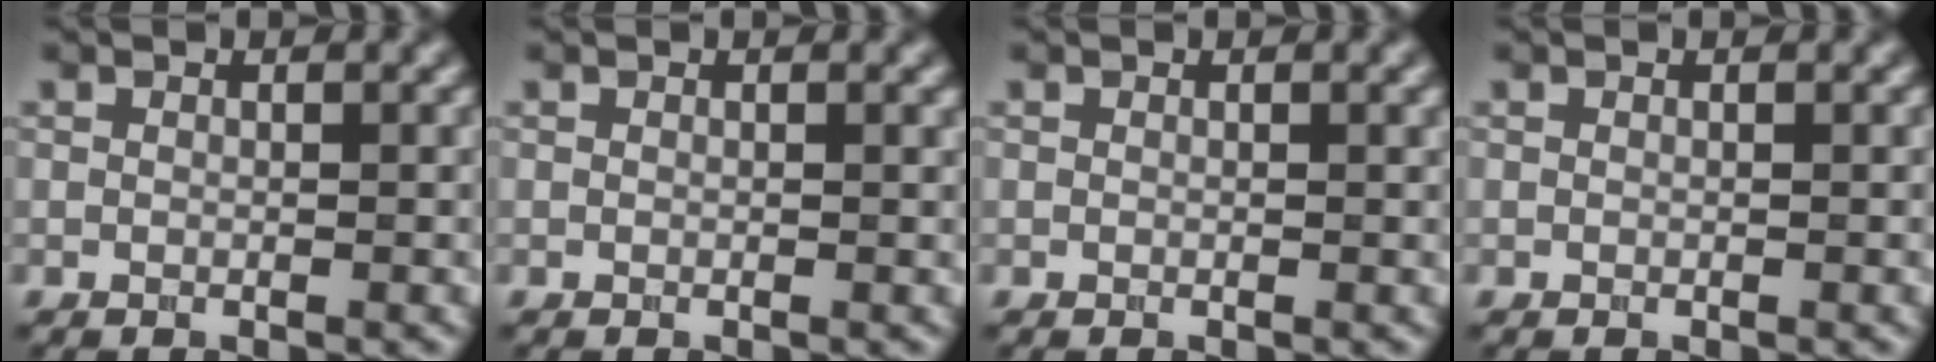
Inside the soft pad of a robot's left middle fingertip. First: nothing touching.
{"total": 0.0}
{"total": 0.6, "force": [0.2, 0.1, 0.6], "torque": [-0.006, 0.003, 0.003]}
{"total": 0.0}